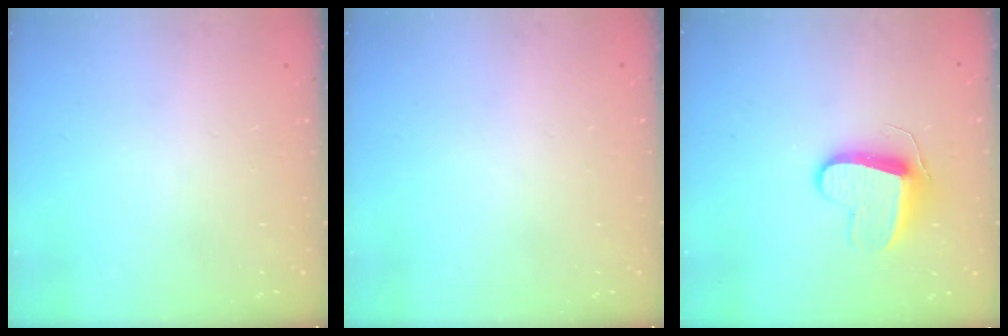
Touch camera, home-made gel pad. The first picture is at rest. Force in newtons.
{"total": 0.0}
{"total": 9.7, "press": 9.7, "slide": 0.3}